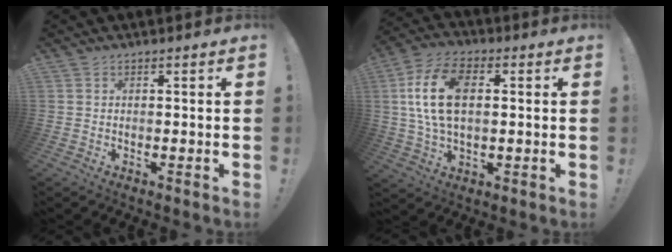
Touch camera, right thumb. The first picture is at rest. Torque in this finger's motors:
{"motor_torque": [1.22, 1.31, 0.31, 0.13, 0.19]}